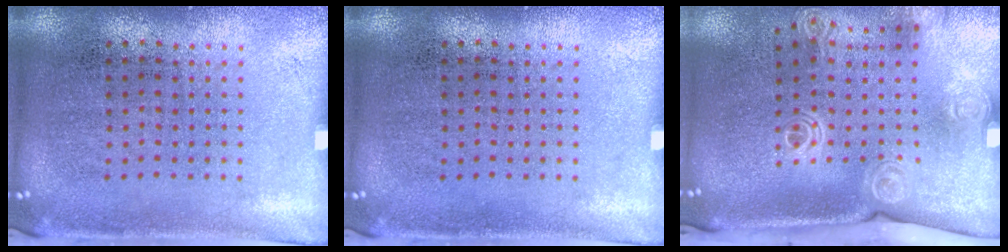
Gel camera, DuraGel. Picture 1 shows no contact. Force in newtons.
{"total": 0.0}
{"total": 2.0, "press": 1.6, "slide": 1.3}